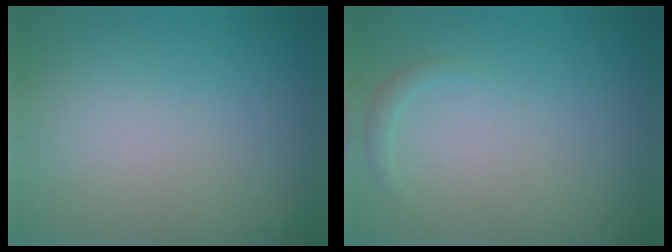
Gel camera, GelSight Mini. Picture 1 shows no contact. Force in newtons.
{"total": 0.8, "press": 0.8, "slide": 0.0}